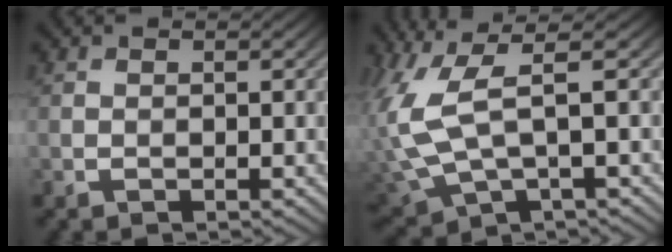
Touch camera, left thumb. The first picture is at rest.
{"total": 9.4, "force": [2.5, 3.8, 8.2], "torque": [-0.226, 0.002, 0.052]}